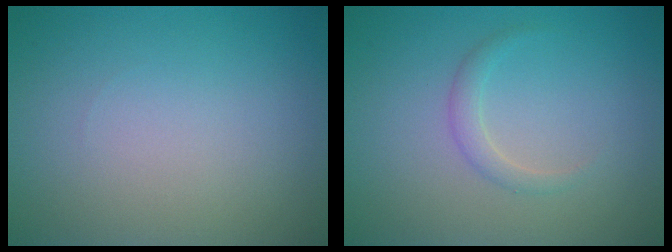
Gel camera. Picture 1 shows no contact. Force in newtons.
{"total": 1.2, "press": 1.2, "slide": 0.0}